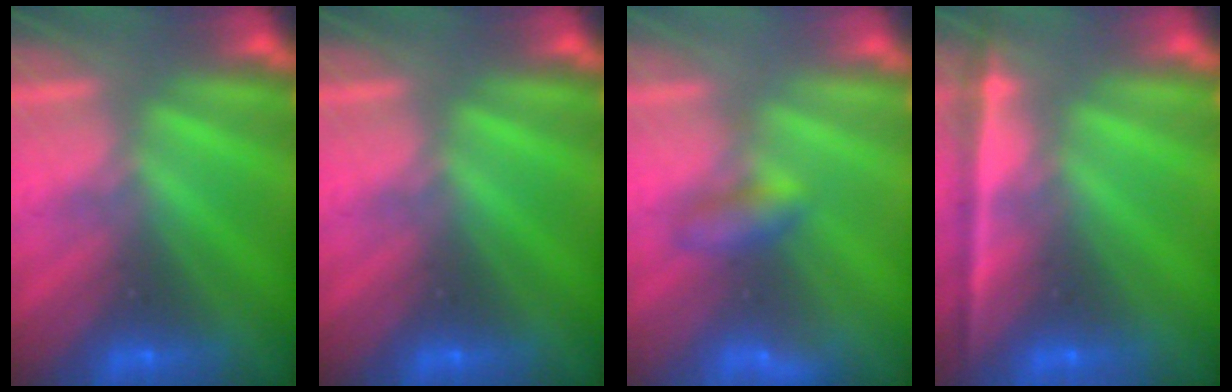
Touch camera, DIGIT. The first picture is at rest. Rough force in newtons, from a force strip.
{"total": 0.0}
{"total": 2.1}
{"total": 1.8}